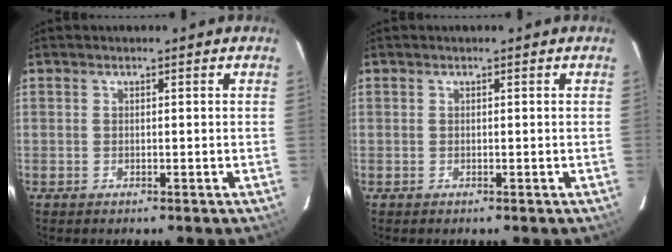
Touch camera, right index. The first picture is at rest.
{"total": 0.0}